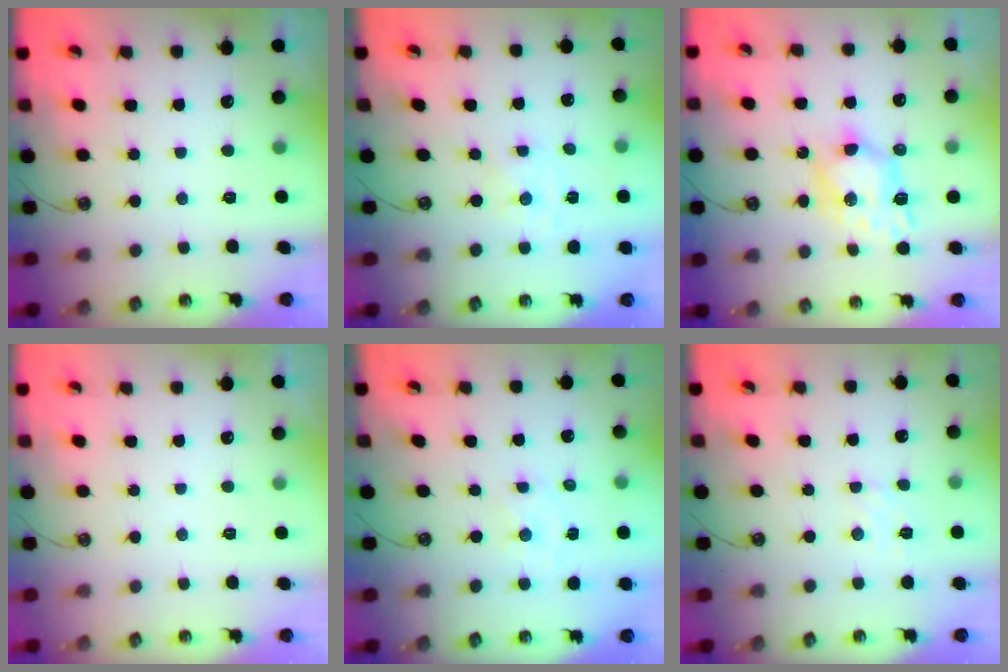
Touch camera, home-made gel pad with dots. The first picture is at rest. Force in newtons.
{"total": 0.0}
{"total": 8.5, "press": 8.5, "slide": 0.2}
{"total": 0.0}
{"total": 1.8, "press": 1.7, "slide": 0.3}
{"total": 4.1, "press": 4.1, "slide": 0.6}